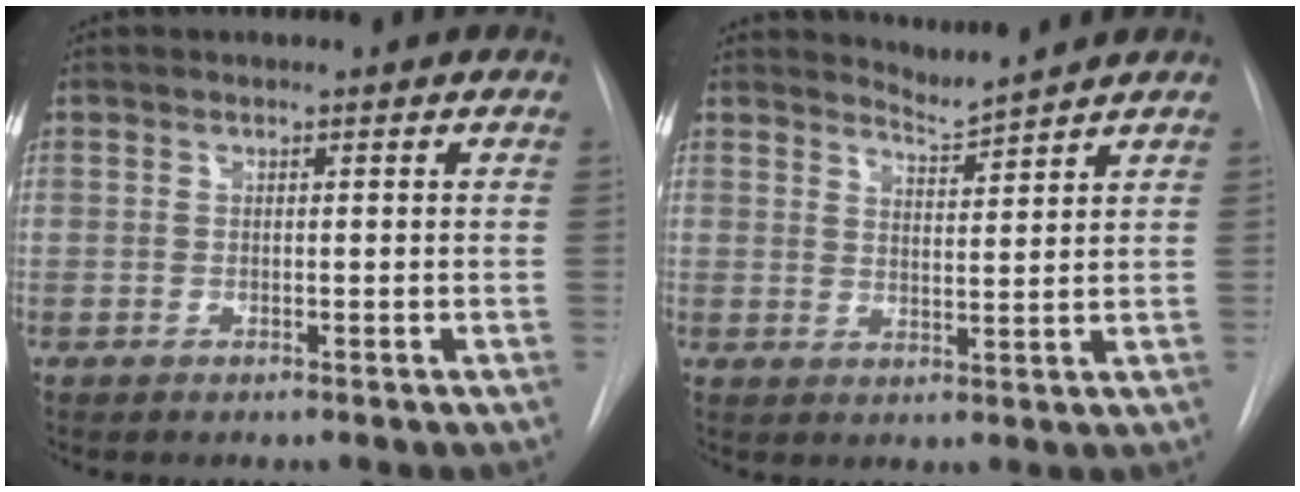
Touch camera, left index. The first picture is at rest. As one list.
[{"total": 3.8, "force": [3.5, -1.3, -0.6], "torque": [0.004, -0.019, 0.065]}]